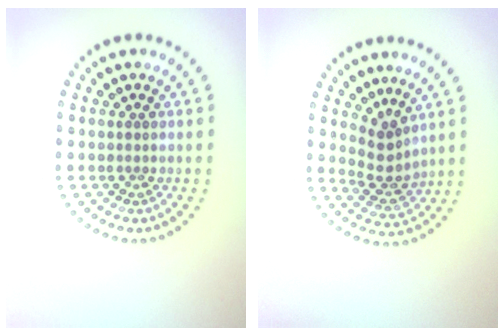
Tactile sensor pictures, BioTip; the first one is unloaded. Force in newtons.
{"total": 2.6, "press": 2.0, "slide": 1.6}